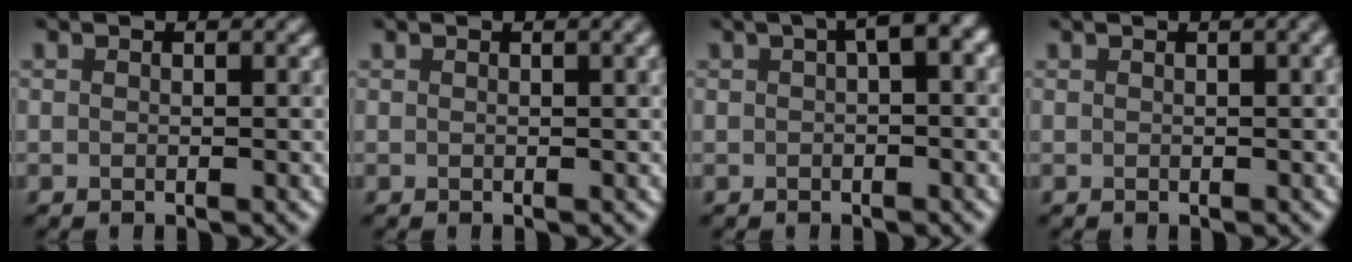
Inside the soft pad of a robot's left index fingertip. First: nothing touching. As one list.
[{"total": 2.3, "force": [0.9, 0.9, 1.9], "torque": [-0.019, 0.004, 0.003]}, {"total": 3.4, "force": [0.9, 1.3, 3.0], "torque": [-0.038, 0.014, 0.006]}, {"total": 3.2, "force": [1.1, 1.5, 2.6], "torque": [-0.021, 0.018, -0.003]}]